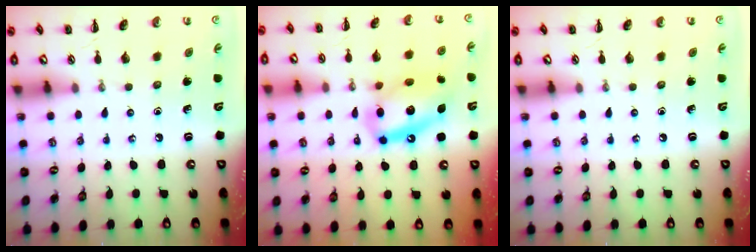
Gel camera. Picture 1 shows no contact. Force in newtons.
{"total": 16.9, "press": 16.6, "slide": 2.9}
{"total": 0.0}